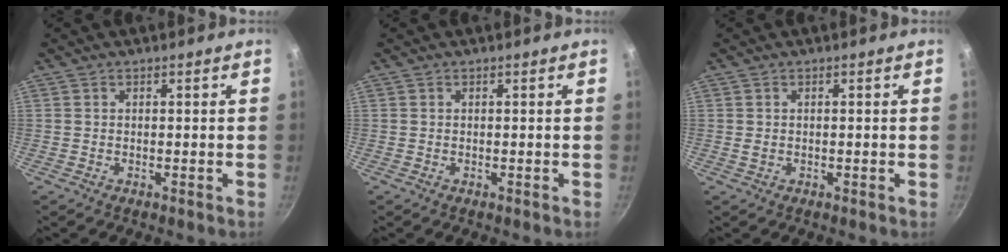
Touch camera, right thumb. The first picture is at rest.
{"total": 0.0}
{"total": 0.5, "force": [0.0, 0.3, 0.4], "torque": [-0.009, 0.002, 0.003]}